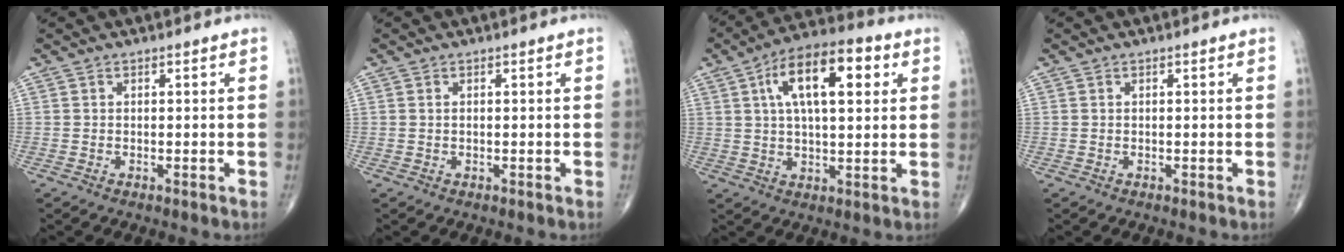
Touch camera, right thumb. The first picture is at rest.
{"total": 0.0}
{"total": 15.2, "force": [4.8, 6.6, 12.8], "torque": [-0.194, 0.012, 0.071]}
{"total": 0.0}